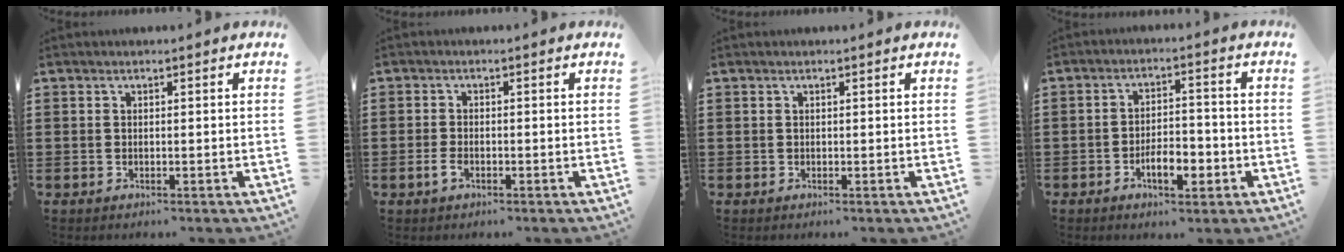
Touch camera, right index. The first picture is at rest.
{"total": 1.8, "force": [-0.8, 0.9, 1.3], "torque": [-0.032, -0.002, -0.018]}
{"total": 0.0}
{"total": 6.0, "force": [-2.7, 2.6, 4.8], "torque": [-0.085, 0.008, -0.049]}